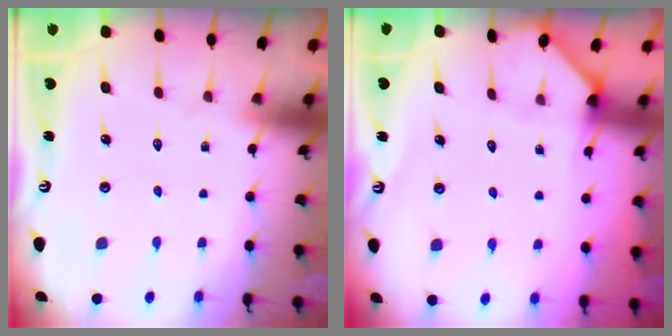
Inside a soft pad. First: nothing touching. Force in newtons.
{"total": 2.0, "press": 2.0, "slide": 0.1}